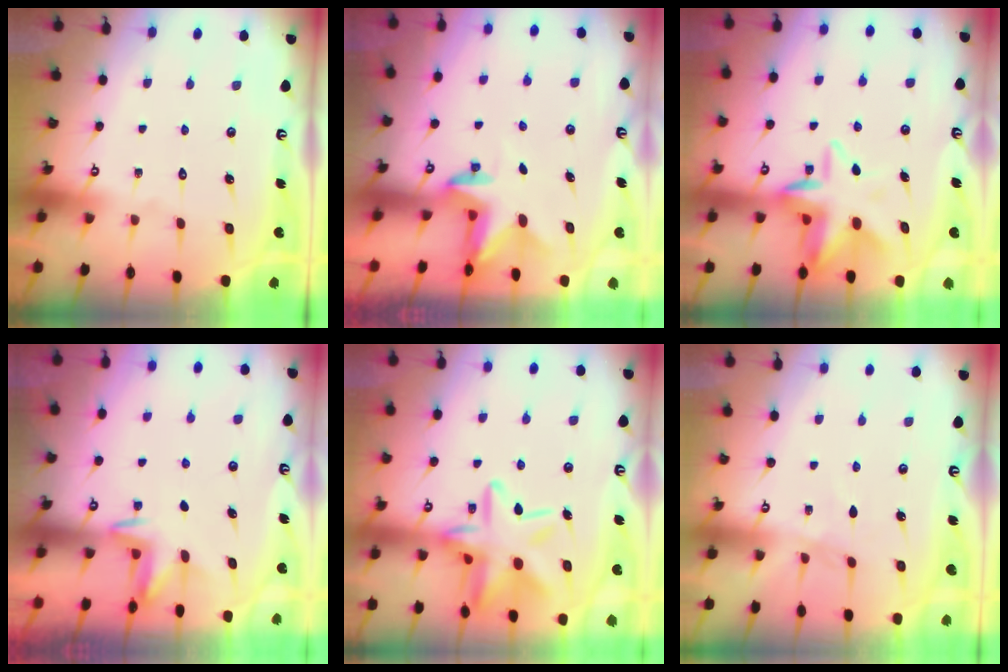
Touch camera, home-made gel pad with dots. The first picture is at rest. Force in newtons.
{"total": 2.4, "press": 2.3, "slide": 0.4}
{"total": 9.1, "press": 8.7, "slide": 2.6}
{"total": 2.7, "press": 2.7, "slide": 0.4}
{"total": 18.2, "press": 18.1, "slide": 1.3}
{"total": 3.2, "press": 3.2, "slide": 0.5}